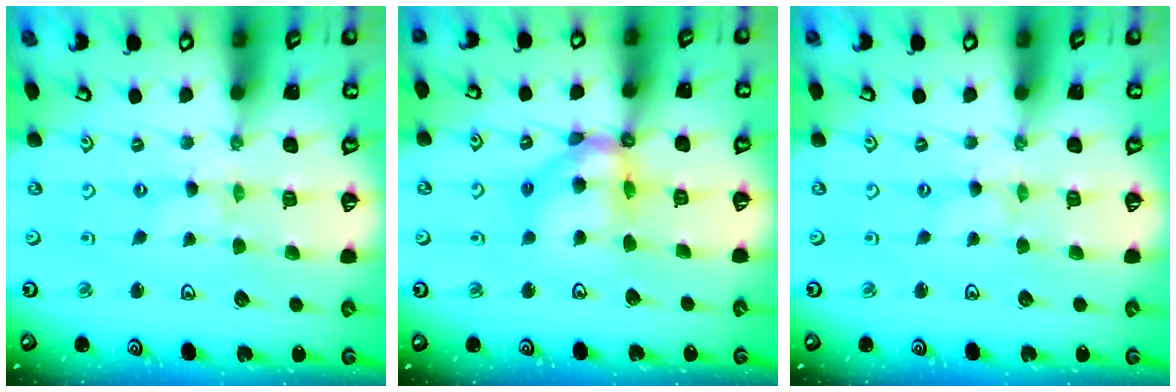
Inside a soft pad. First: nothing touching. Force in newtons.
{"total": 12.9, "press": 12.8, "slide": 1.4}
{"total": 0.0}